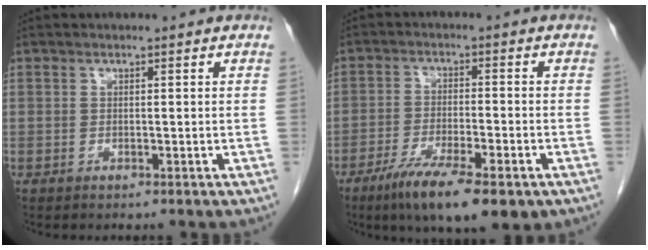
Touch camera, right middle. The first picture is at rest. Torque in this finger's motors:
{"motor_torque": [1.39, -0.75, 0.16, 0.13]}